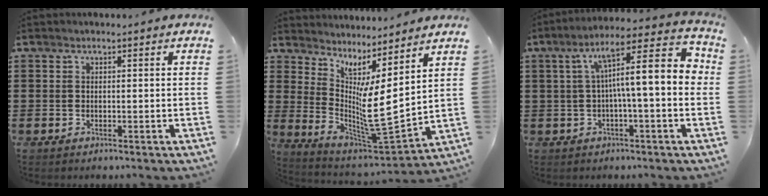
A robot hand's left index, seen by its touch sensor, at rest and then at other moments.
{"total": 6.8, "force": [0.8, 0.5, 6.7], "torque": [-0.129, -0.053, 0.007]}
{"total": 10.6, "force": [0.6, 1.7, 10.4], "torque": [-0.186, -0.012, 0.003]}